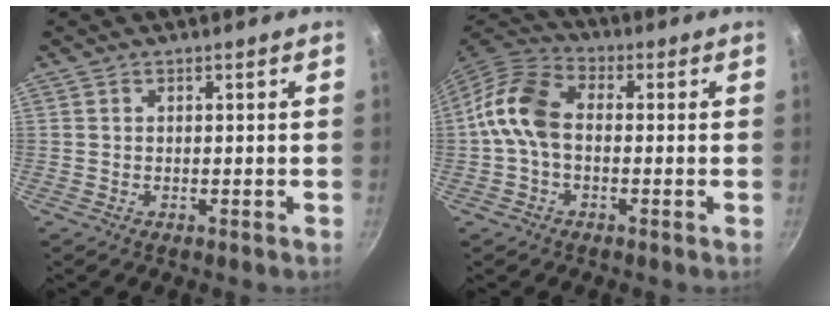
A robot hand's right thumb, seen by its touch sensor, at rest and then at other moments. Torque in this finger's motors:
{"motor_torque": [-0.16, 0.55, 0.81, 0.44, 0.35]}